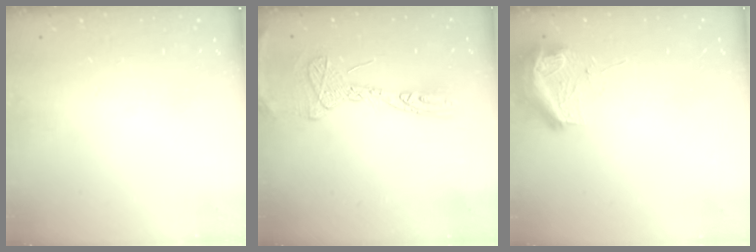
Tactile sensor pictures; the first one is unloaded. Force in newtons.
{"total": 14.7, "press": 14.6, "slide": 1.4}
{"total": 9.0, "press": 8.9, "slide": 1.1}